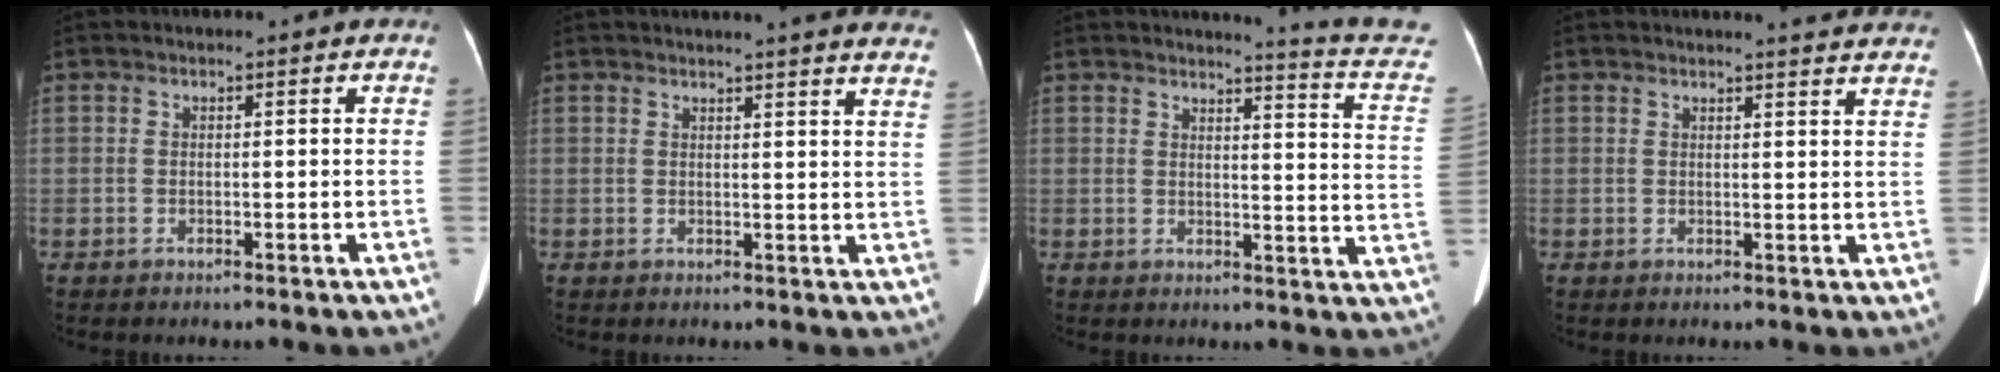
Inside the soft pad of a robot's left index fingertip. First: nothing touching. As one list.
[{"total": 15.9, "force": [14.9, 0.6, 5.5], "torque": [-0.060, -0.039, 0.156]}, {"total": 11.3, "force": [10.9, -1.5, 2.7], "torque": [-0.031, -0.098, 0.098]}, {"total": 9.8, "force": [9.3, 0.3, 2.8], "torque": [-0.023, -0.026, 0.082]}]